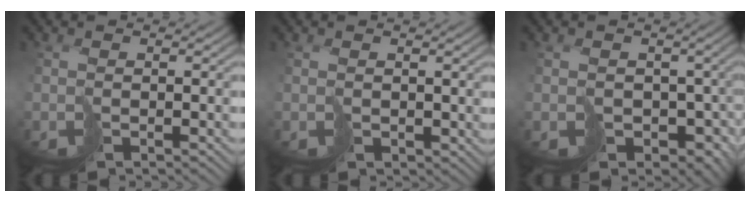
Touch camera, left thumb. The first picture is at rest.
{"total": 1.1, "force": [0.8, 0.7, -0.1], "torque": [-0.005, -0.002, 0.018]}
{"total": 6.3, "force": [-1.2, 5.5, 2.8], "torque": [-0.031, -0.025, -0.010]}